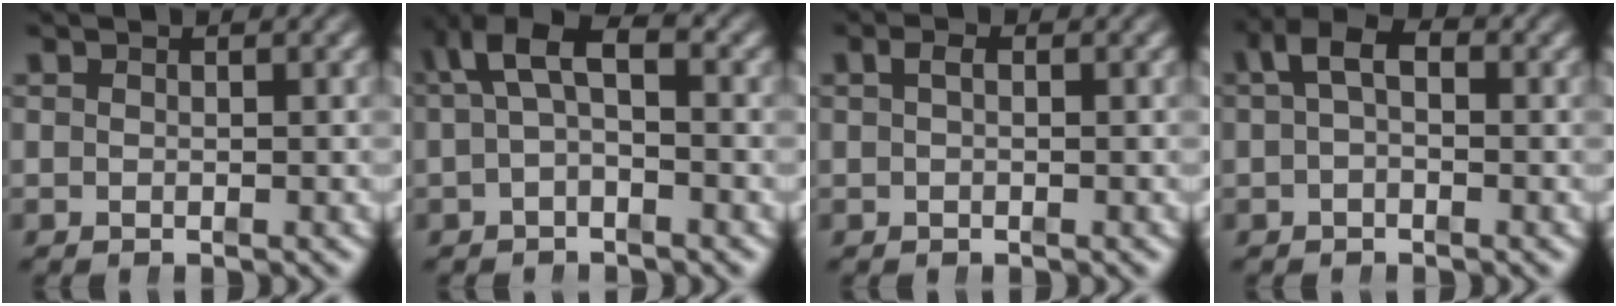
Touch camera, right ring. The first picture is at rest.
{"total": 5.8, "force": [1.6, 3.3, 4.6], "torque": [-0.073, 0.012, 0.014]}
{"total": 0.9, "force": [0.2, 0.1, 0.9], "torque": [-0.012, 0.005, 0.003]}
{"total": 4.2, "force": [1.4, 2.2, 3.3], "torque": [-0.046, 0.015, 0.011]}